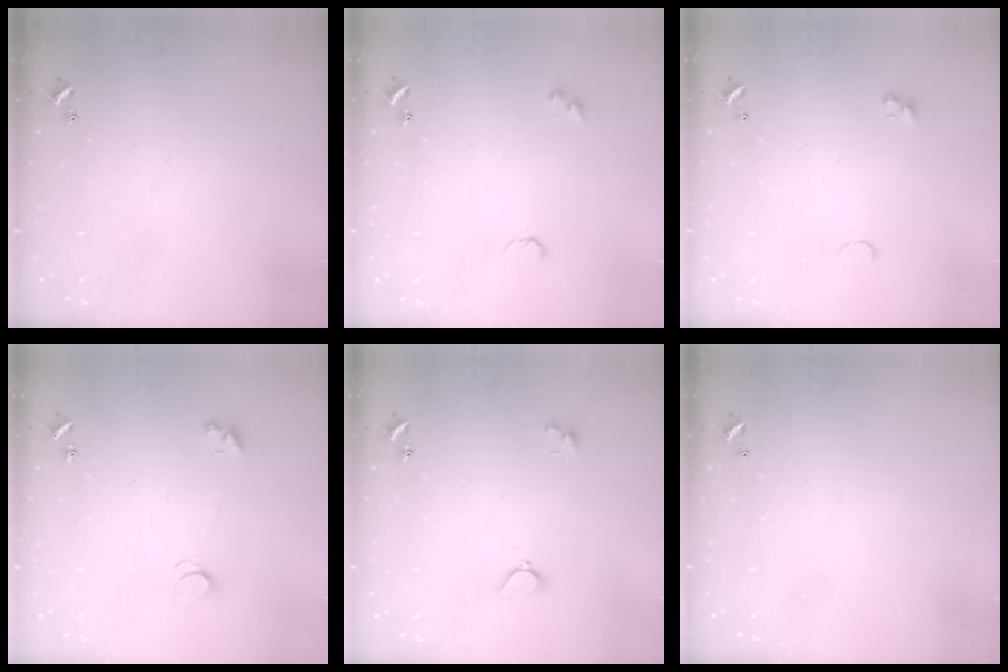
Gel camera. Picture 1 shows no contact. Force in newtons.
{"total": 2.9, "press": 2.9, "slide": 0.5}
{"total": 0.6, "press": 0.4, "slide": 0.4}
{"total": 2.1, "press": 2.1, "slide": 0.4}
{"total": 2.1, "press": 2.0, "slide": 0.5}
{"total": 2.8, "press": 2.8, "slide": 0.1}